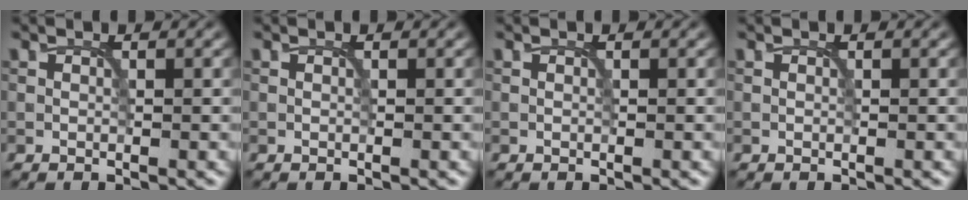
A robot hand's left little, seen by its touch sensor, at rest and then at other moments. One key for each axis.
{"total": 0.0}
{"total": 0.0}
{"total": 0.0}